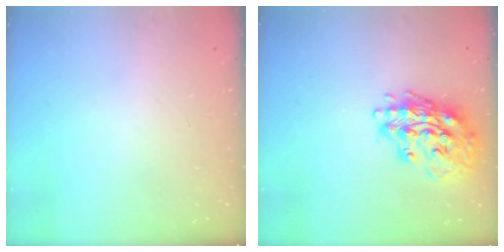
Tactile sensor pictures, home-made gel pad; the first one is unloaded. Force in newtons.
{"total": 17.6, "press": 17.5, "slide": 2.3}